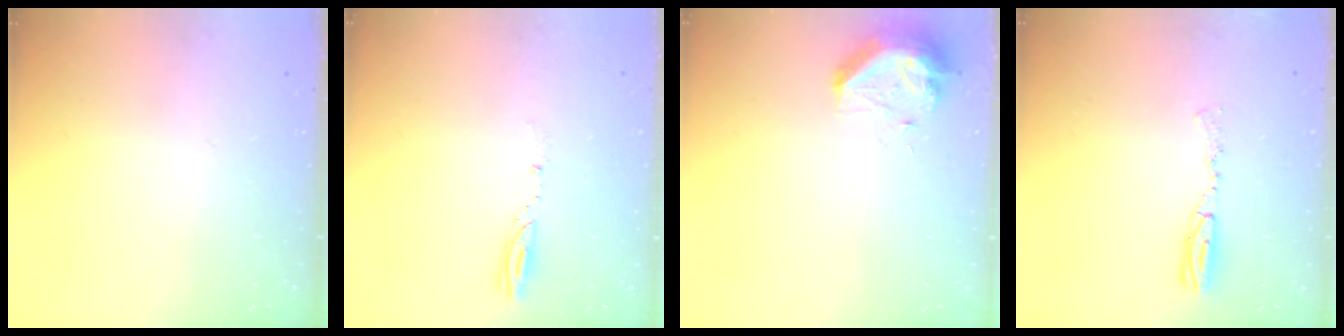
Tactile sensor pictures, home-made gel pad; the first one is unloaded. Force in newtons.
{"total": 3.7, "press": 3.7, "slide": 0.4}
{"total": 9.2, "press": 9.2, "slide": 0.3}
{"total": 5.6, "press": 5.3, "slide": 1.9}